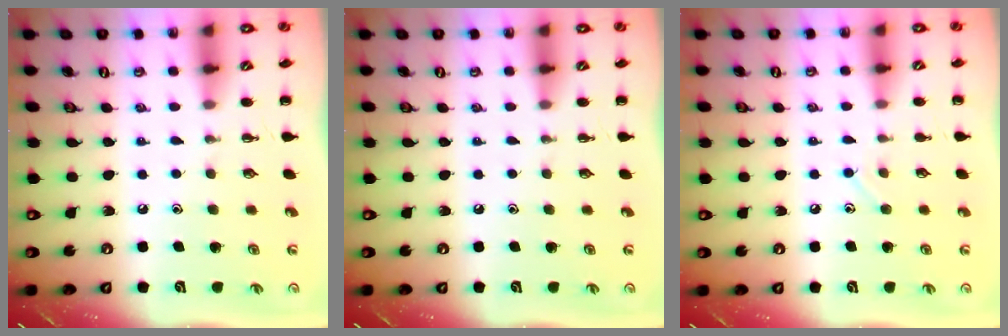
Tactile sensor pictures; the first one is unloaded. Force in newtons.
{"total": 0.0}
{"total": 6.7, "press": 6.4, "slide": 2.1}